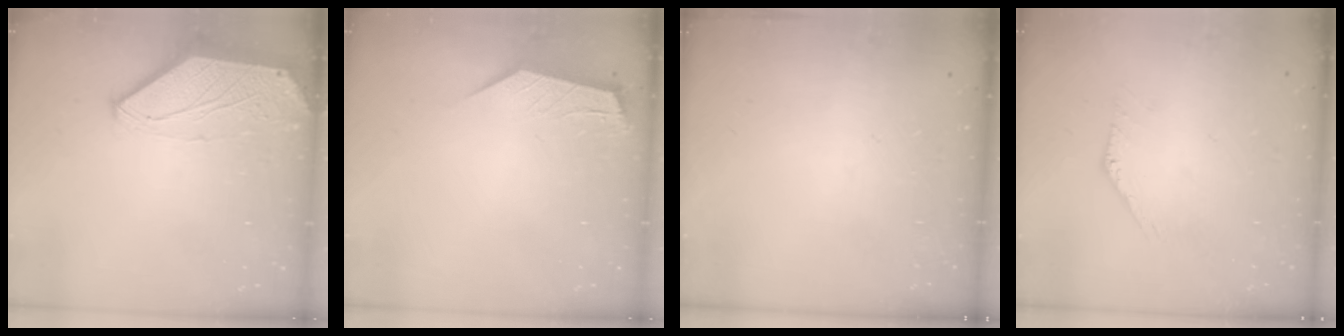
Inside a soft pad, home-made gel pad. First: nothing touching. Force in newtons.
{"total": 2.2, "press": 2.2, "slide": 0.3}
{"total": 0.0}
{"total": 1.0, "press": 1.0, "slide": 0.1}